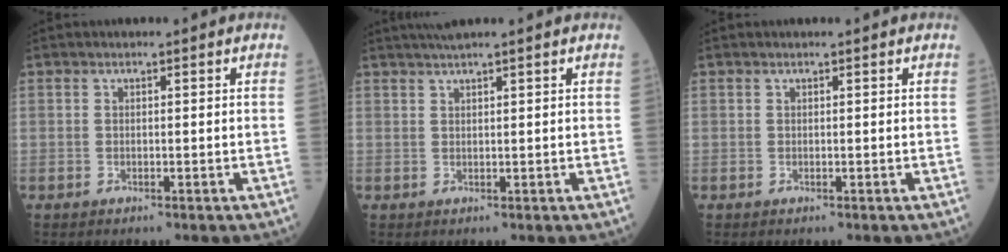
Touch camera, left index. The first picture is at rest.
{"total": 3.2, "force": [2.6, -0.7, 1.6], "torque": [-0.019, 0.021, 0.048]}
{"total": 0.0}